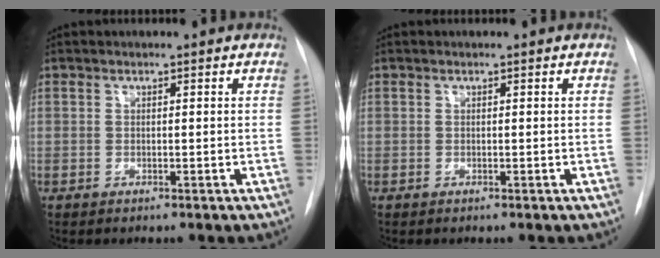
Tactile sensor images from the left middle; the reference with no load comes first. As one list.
[{"total": 0.0}]